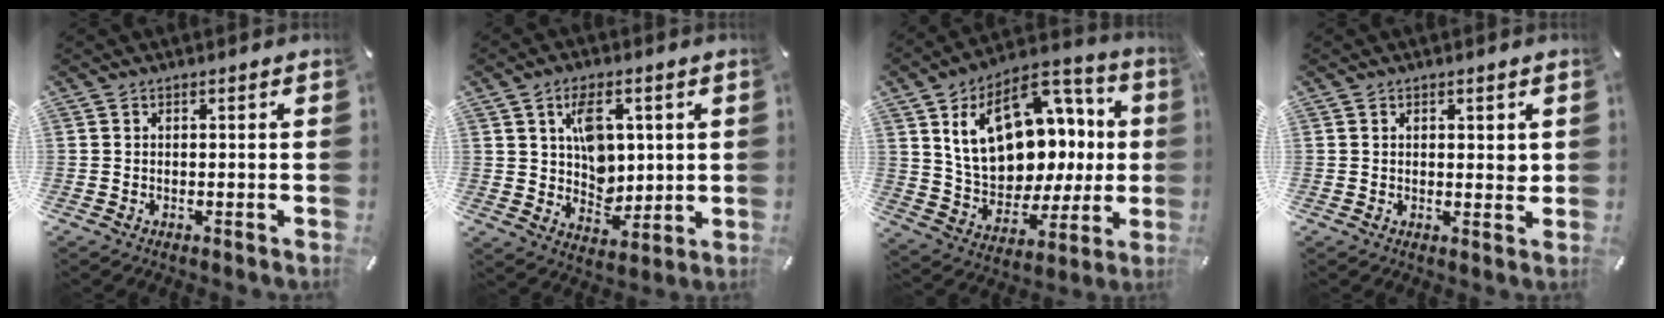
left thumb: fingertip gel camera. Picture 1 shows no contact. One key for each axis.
{"total": 9.2, "fx": 2.9, "fy": 7.0, "fz": 5.3, "tx": -0.074, "ty": 0.000, "tz": 0.051}
{"total": 21.7, "fx": 5.7, "fy": 15.2, "fz": 14.4, "tx": -0.236, "ty": -0.028, "tz": 0.108}
{"total": 2.3, "fx": 0.7, "fy": 1.3, "fz": 1.8, "tx": -0.021, "ty": -0.004, "tz": 0.008}